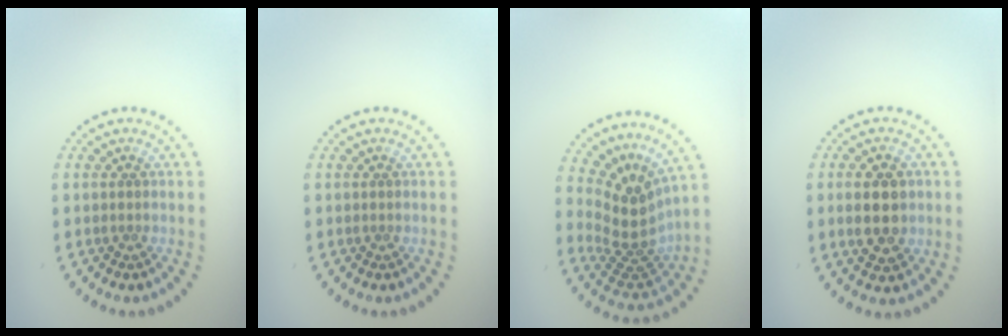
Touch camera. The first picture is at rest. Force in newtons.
{"total": 0.0}
{"total": 4.4, "press": 2.9, "slide": 3.2}
{"total": 4.5, "press": 4.5, "slide": 0.3}